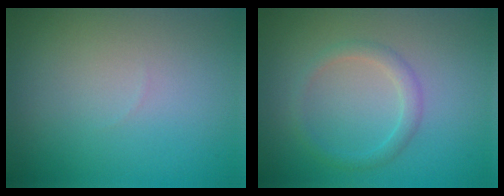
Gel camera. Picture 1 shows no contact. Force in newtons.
{"total": 1.7, "press": 1.7, "slide": 0.1}